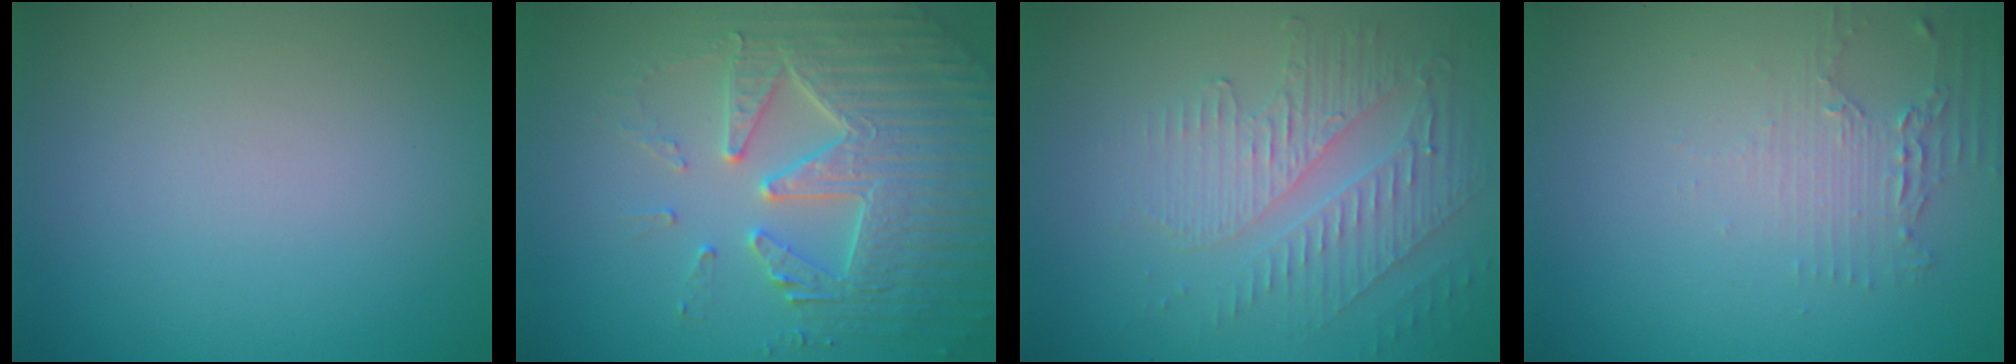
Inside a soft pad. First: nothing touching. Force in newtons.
{"total": 5.3, "press": 5.2, "slide": 1.1}
{"total": 4.3, "press": 3.1, "slide": 2.9}
{"total": 2.2, "press": 1.7, "slide": 1.4}